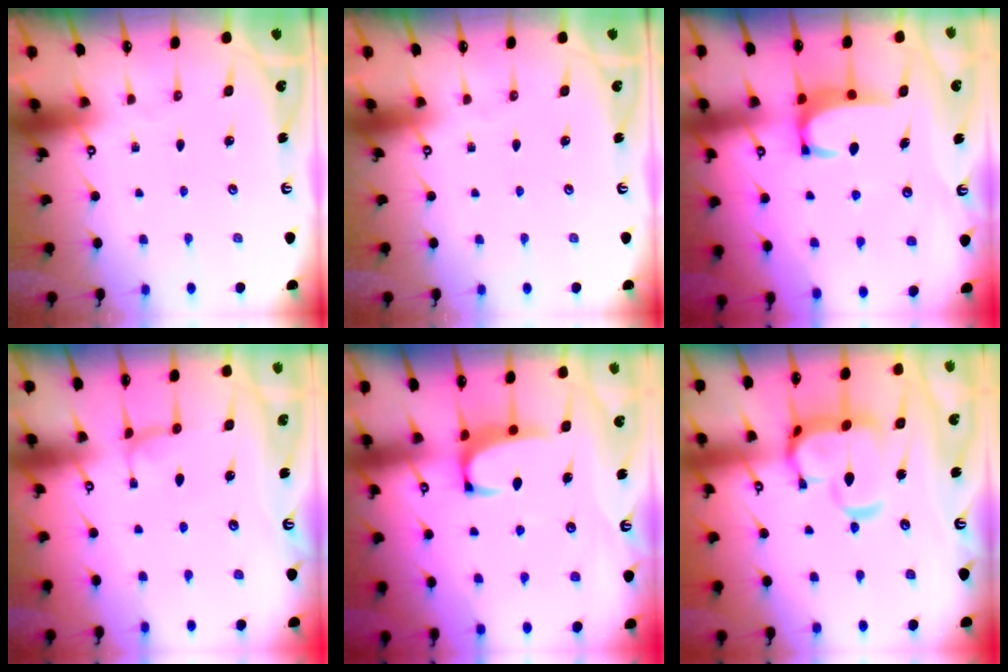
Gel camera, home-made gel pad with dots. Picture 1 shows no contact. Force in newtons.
{"total": 0.0}
{"total": 2.9, "press": 2.9, "slide": 0.3}
{"total": 0.6, "press": 0.6, "slide": 0.3}
{"total": 1.4, "press": 1.1, "slide": 0.8}
{"total": 9.0, "press": 9.0, "slide": 0.9}